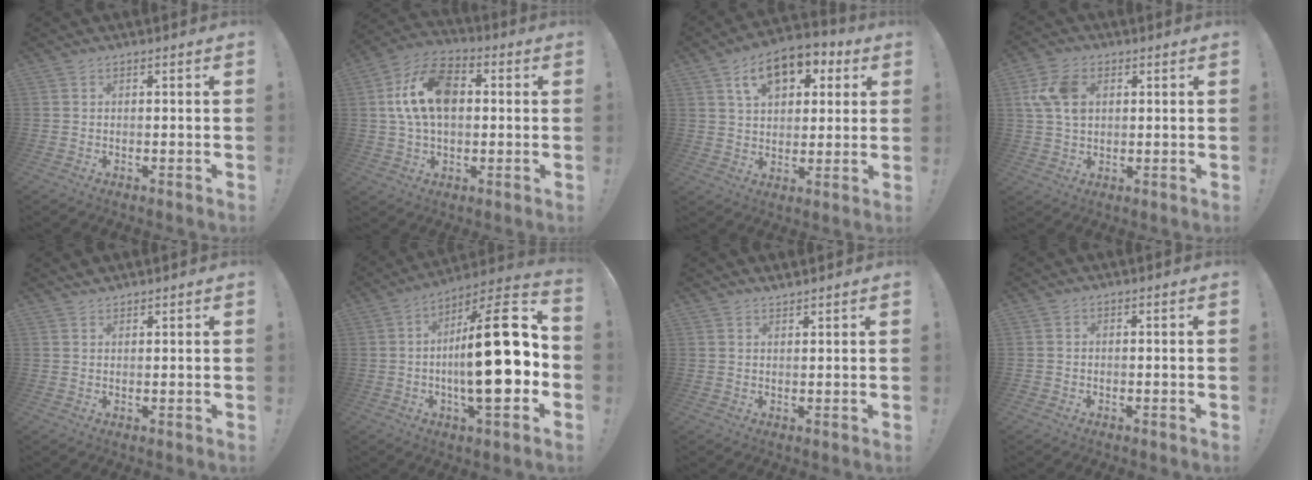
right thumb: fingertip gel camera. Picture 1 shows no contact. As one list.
[{"total": 15.9, "force": [2.4, 10.4, 11.9], "torque": [-0.209, 0.005, 0.042]}, {"total": 13.8, "force": [6.7, 8.7, 8.2], "torque": [-0.122, -0.024, 0.123]}, {"total": 10.1, "force": [2.9, 7.2, 6.5], "torque": [-0.124, 0.004, 0.055]}, {"total": 1.5, "force": [1.4, 0.3, 0.1], "torque": [-0.002, -0.006, 0.028]}, {"total": 24.7, "force": [-1.8, 6.6, 23.7], "torque": [-0.377, 0.005, -0.033]}, {"total": 1.6, "force": [1.6, -0.1, 0.2], "torque": [0.003, -0.011, 0.028]}, {"total": 0.5, "force": [-0.3, 0.4, 0.0], "torque": [0.000, 0.001, -0.005]}]